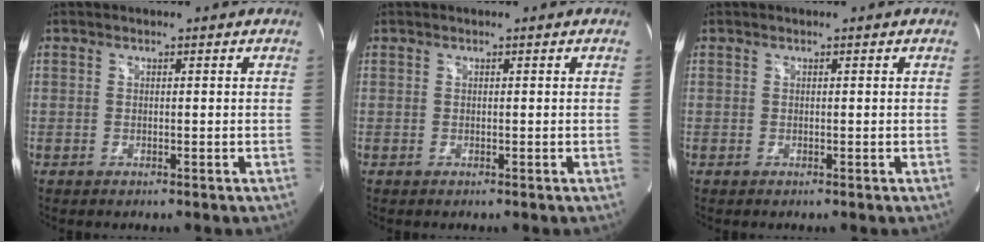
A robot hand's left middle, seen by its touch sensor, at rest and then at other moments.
{"total": 0.0}
{"total": 0.0}